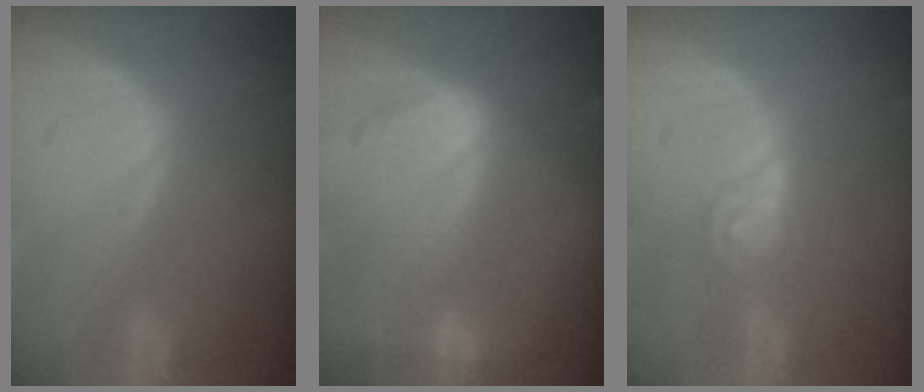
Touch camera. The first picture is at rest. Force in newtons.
{"total": 9.2, "press": 8.1, "slide": 4.4}
{"total": 4.7, "press": 4.0, "slide": 2.5}